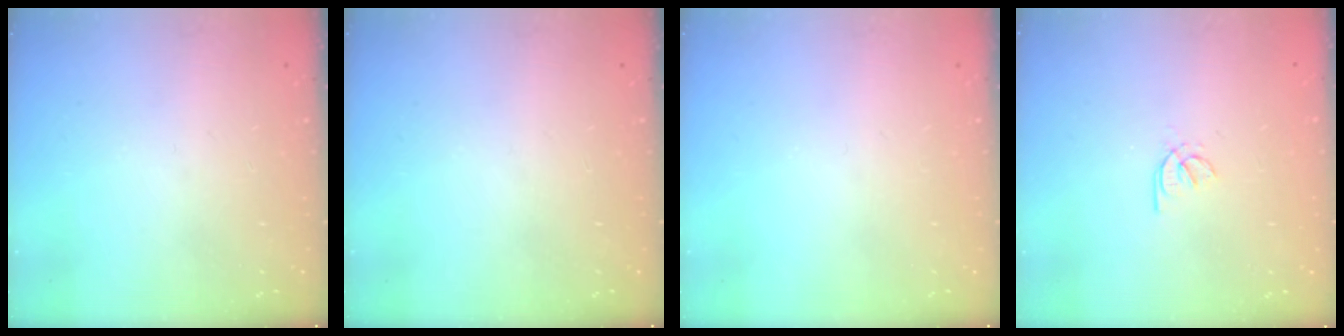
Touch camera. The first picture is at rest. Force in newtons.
{"total": 0.0}
{"total": 0.0}
{"total": 1.7, "press": 1.7, "slide": 0.3}